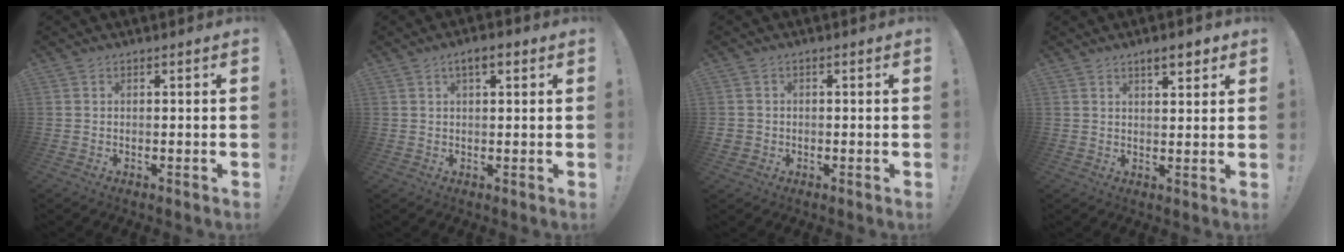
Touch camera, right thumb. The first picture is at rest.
{"total": 4.3, "force": [1.9, 1.6, 3.4], "torque": [-0.052, -0.001, 0.030]}
{"total": 2.3, "force": [-0.4, 2.2, 0.7], "torque": [-0.013, 0.004, -0.006]}
{"total": 5.2, "force": [3.5, 1.9, 3.4], "torque": [-0.046, -0.014, 0.057]}